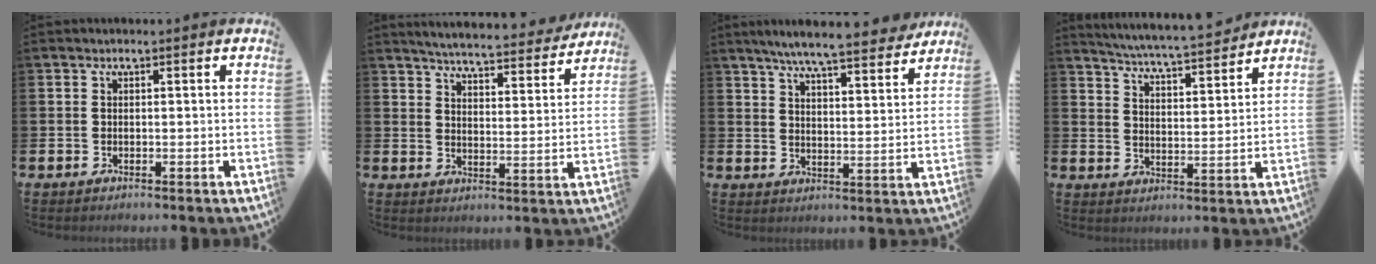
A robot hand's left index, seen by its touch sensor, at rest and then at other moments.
{"total": 5.2, "force": [5.1, 0.2, 1.1], "torque": [-0.038, -0.039, 0.085]}
{"total": 7.4, "force": [7.0, 0.3, 2.4], "torque": [-0.058, -0.044, 0.121]}
{"total": 5.8, "force": [5.7, -0.2, 1.1], "torque": [-0.048, -0.043, 0.100]}